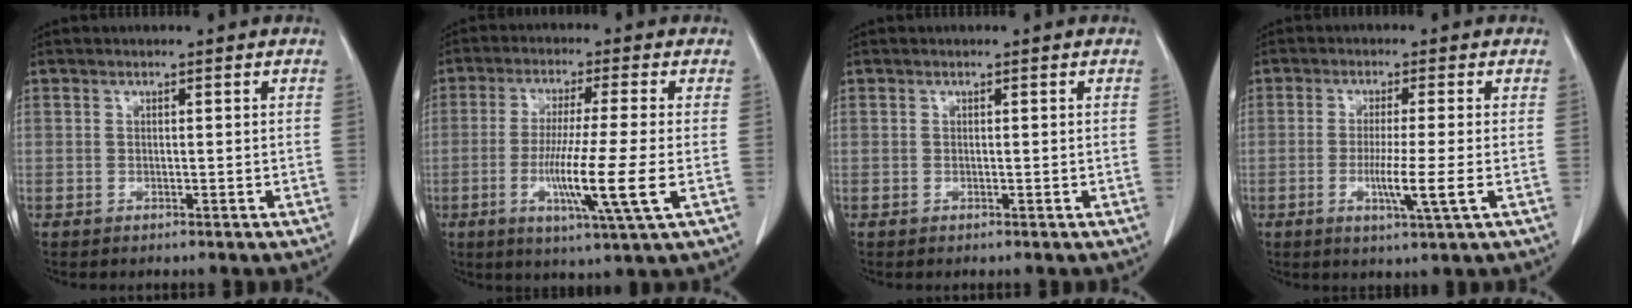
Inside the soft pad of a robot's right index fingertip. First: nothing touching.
{"total": 11.1, "force": [-2.8, -1.0, 10.8], "torque": [-0.200, -0.028, -0.055]}
{"total": 0.0}
{"total": 6.0, "force": [-1.5, -0.7, 5.8], "torque": [-0.106, -0.017, -0.029]}